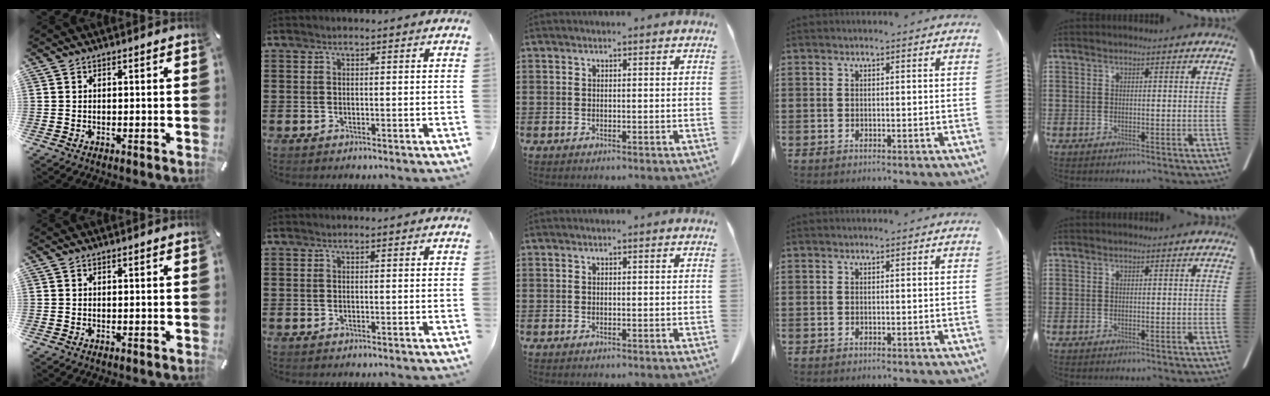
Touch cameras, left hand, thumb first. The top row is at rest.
{}